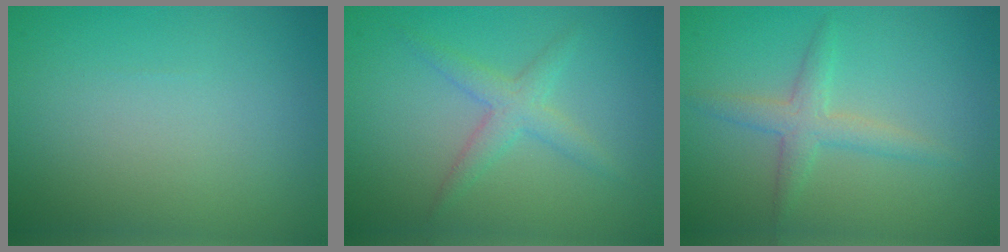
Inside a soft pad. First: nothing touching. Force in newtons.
{"total": 2.4, "press": 2.4, "slide": 0.1}
{"total": 2.5, "press": 2.5, "slide": 0.1}